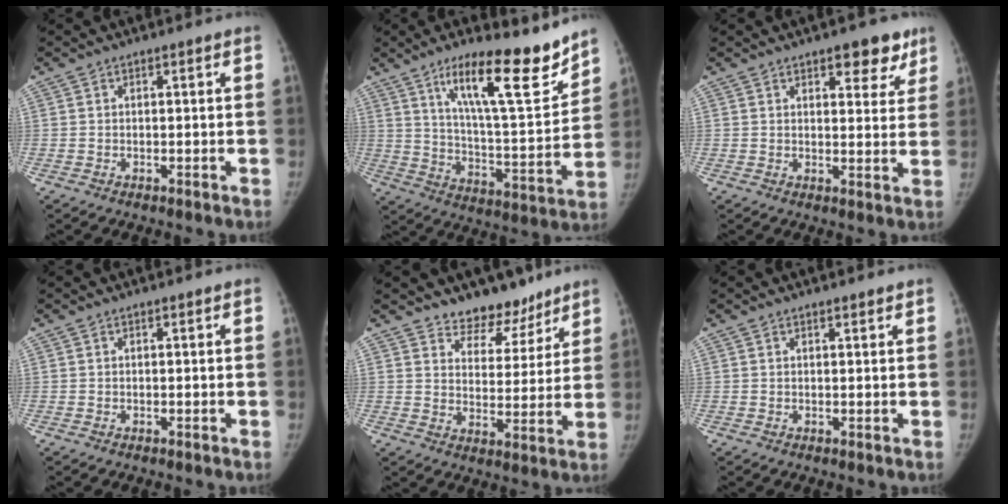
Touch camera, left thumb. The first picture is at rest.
{"total": 19.3, "force": [13.1, 4.3, 13.5], "torque": [-0.178, -0.081, 0.216]}
{"total": 7.2, "force": [4.6, 3.4, 4.4], "torque": [-0.020, -0.021, 0.056]}
{"total": 0.0}
{"total": 9.1, "force": [7.6, 4.7, 2.0], "torque": [0.013, -0.056, 0.122]}
{"total": 1.0, "force": [0.9, 0.2, 0.5], "torque": [-0.006, -0.004, 0.014]}